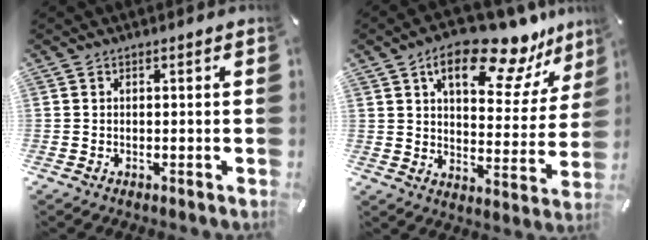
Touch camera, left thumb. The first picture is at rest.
{"total": 18.0, "force": [12.9, 7.6, 10.0], "torque": [-0.146, -0.088, 0.212]}